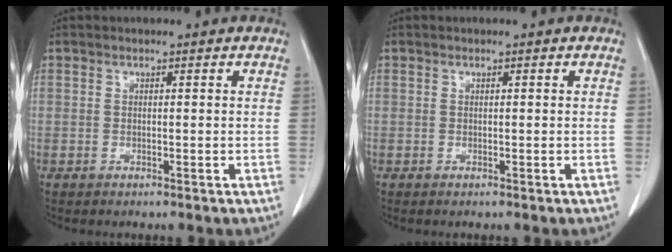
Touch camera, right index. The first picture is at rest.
{"total": 0.0}